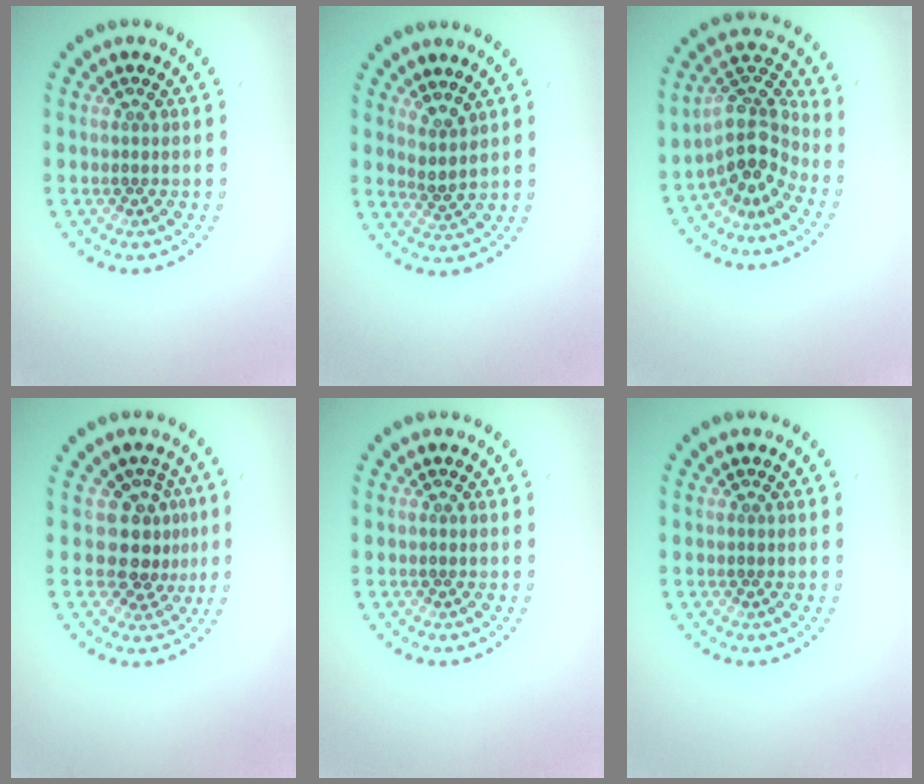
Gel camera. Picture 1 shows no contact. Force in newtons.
{"total": 1.8, "press": 1.3, "slide": 1.3}
{"total": 4.4, "press": 3.3, "slide": 2.9}
{"total": 3.2, "press": 2.5, "slide": 2.1}
{"total": 0.0}
{"total": 0.0}